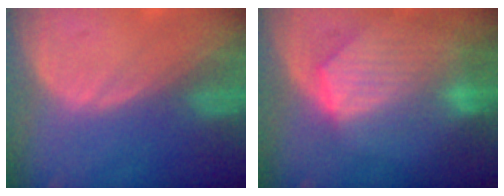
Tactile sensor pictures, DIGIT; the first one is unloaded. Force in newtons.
{"total": 9.3, "press": 8.2, "slide": 4.3}